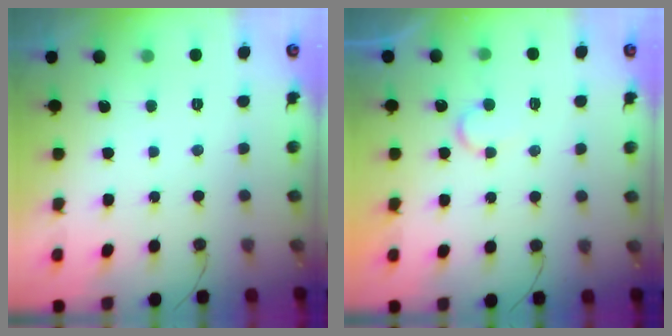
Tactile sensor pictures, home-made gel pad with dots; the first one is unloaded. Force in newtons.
{"total": 7.0, "press": 6.9, "slide": 0.6}